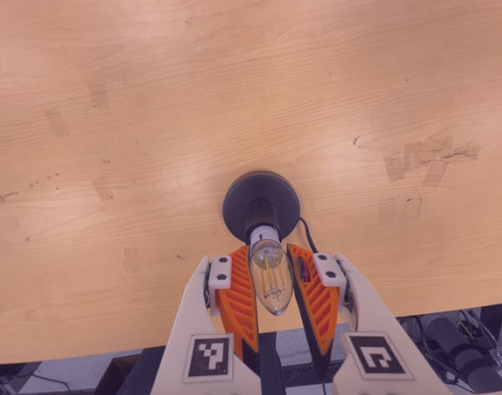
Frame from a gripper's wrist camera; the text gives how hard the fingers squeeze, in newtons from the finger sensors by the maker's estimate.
{"total": 13.4, "left": 12.5, "right": 14.2}